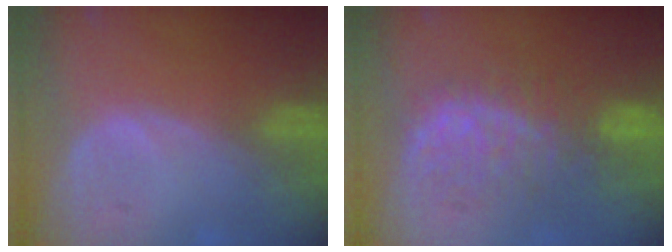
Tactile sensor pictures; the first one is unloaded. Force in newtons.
{"total": 8.7, "press": 8.6, "slide": 1.6}